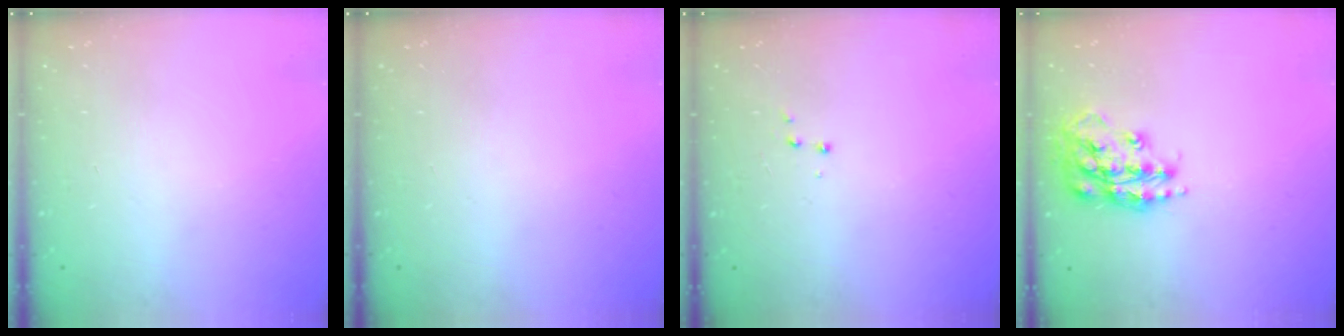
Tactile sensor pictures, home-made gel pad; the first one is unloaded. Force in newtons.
{"total": 0.0}
{"total": 3.6, "press": 3.5, "slide": 0.7}
{"total": 15.5, "press": 15.4, "slide": 1.3}